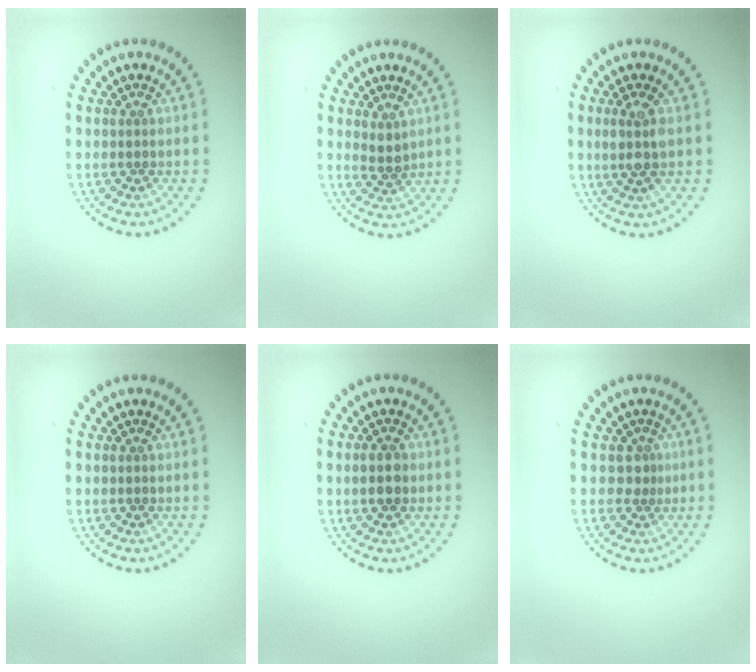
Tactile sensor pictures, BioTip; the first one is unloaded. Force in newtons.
{"total": 1.5, "press": 1.3, "slide": 0.8}
{"total": 2.3, "press": 2.1, "slide": 1.1}
{"total": 0.0}
{"total": 1.9, "press": 1.9, "slide": 0.1}
{"total": 1.0, "press": 0.6, "slide": 0.8}